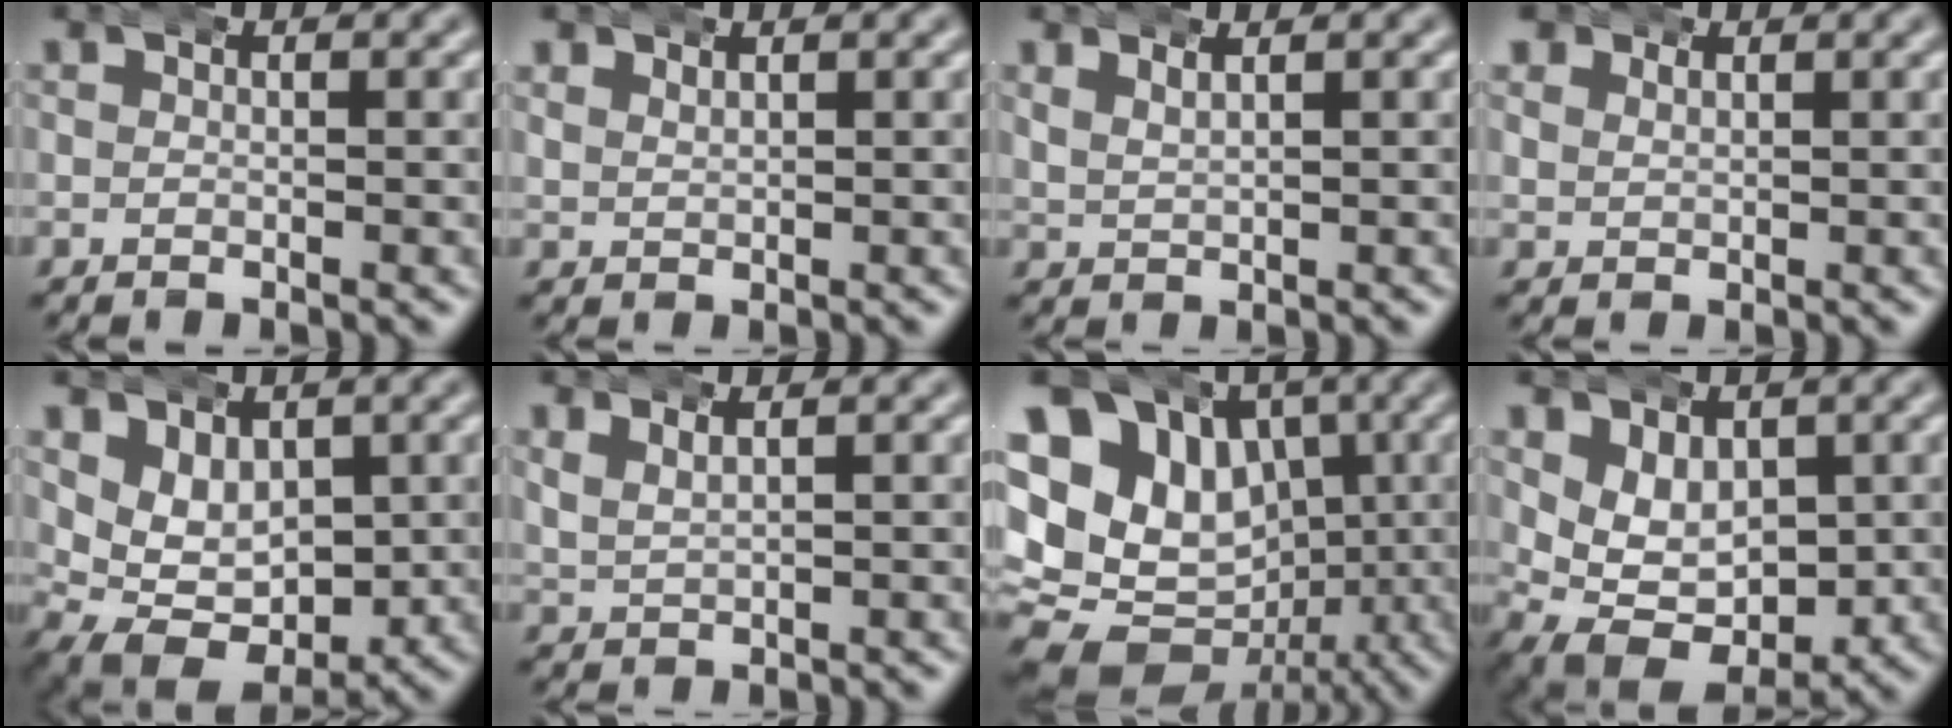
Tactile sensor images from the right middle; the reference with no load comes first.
{"total": 1.2, "force": [1.1, 0.5, 0.2], "torque": [-0.002, 0.003, 0.022]}
{"total": 1.4, "force": [1.2, 0.4, 0.4], "torque": [-0.006, 0.003, 0.027]}
{"total": 1.6, "force": [1.1, 1.1, 0.2], "torque": [-0.015, -0.003, 0.024]}
{"total": 8.9, "force": [-0.7, 7.4, 5.0], "torque": [-0.100, -0.041, -0.009]}
{"total": 1.8, "force": [1.4, 1.0, 0.7], "torque": [-0.015, 0.004, 0.027]}
{"total": 17.9, "force": [-0.3, 15.5, 8.9], "torque": [-0.183, -0.047, -0.008]}
{"total": 9.6, "force": [-1.6, 7.8, 5.5], "torque": [-0.109, -0.048, -0.019]}